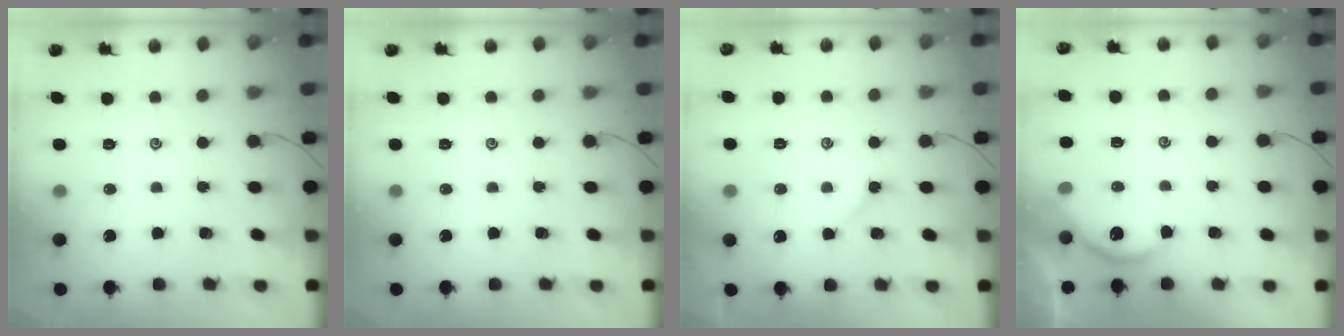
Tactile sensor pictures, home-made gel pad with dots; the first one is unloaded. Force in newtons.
{"total": 0.0}
{"total": 3.0, "press": 3.0, "slide": 0.4}
{"total": 4.7, "press": 4.6, "slide": 0.6}